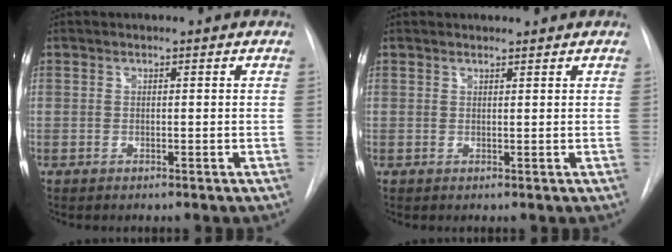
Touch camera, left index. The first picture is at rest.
{"total": 1.4, "force": [1.3, 0.2, 0.2], "torque": [-0.007, 0.010, 0.023]}